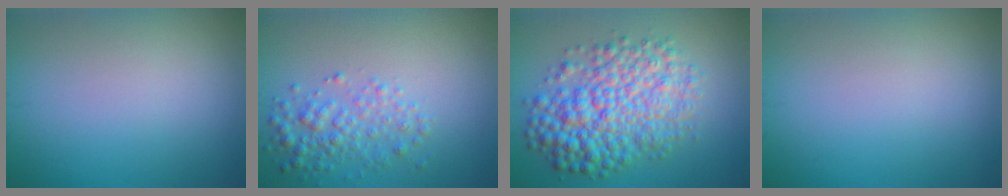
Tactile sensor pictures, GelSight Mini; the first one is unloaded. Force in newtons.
{"total": 2.8, "press": 2.8, "slide": 0.1}
{"total": 8.2, "press": 8.2, "slide": 0.1}
{"total": 0.0}